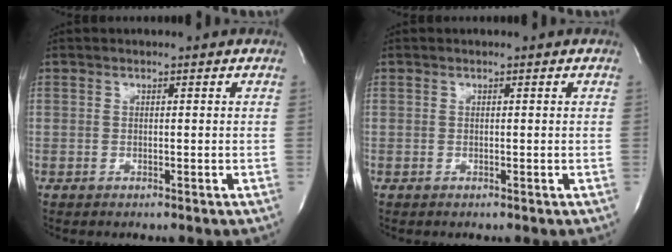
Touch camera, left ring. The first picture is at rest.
{"total": 0.0}